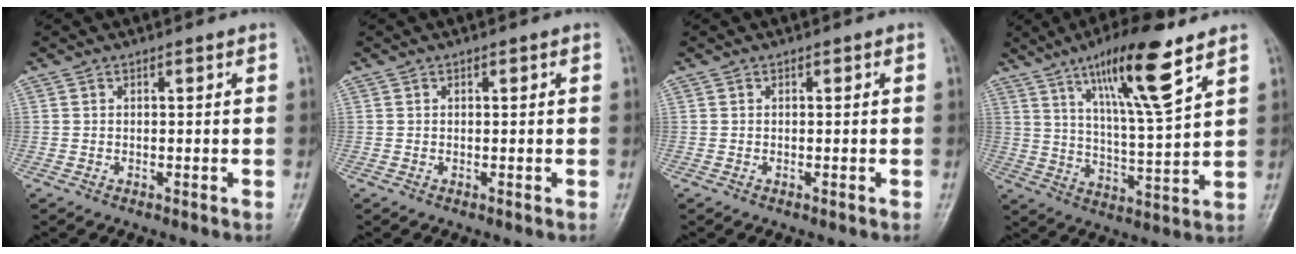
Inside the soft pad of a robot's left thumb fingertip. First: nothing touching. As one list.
[{"total": 0.0}, {"total": 0.0}, {"total": 15.0, "force": [8.9, 2.2, 11.8], "torque": [-0.197, -0.047, 0.156]}]